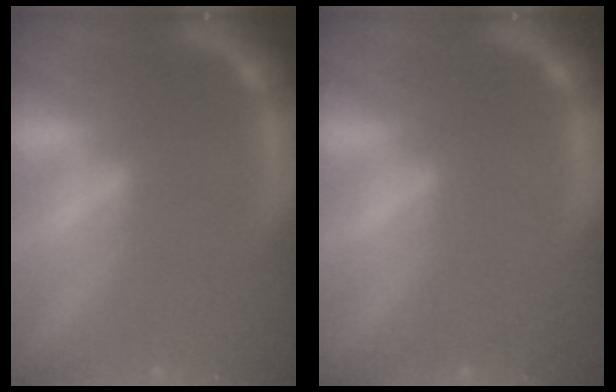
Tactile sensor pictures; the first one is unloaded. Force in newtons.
{"total": 0.0}